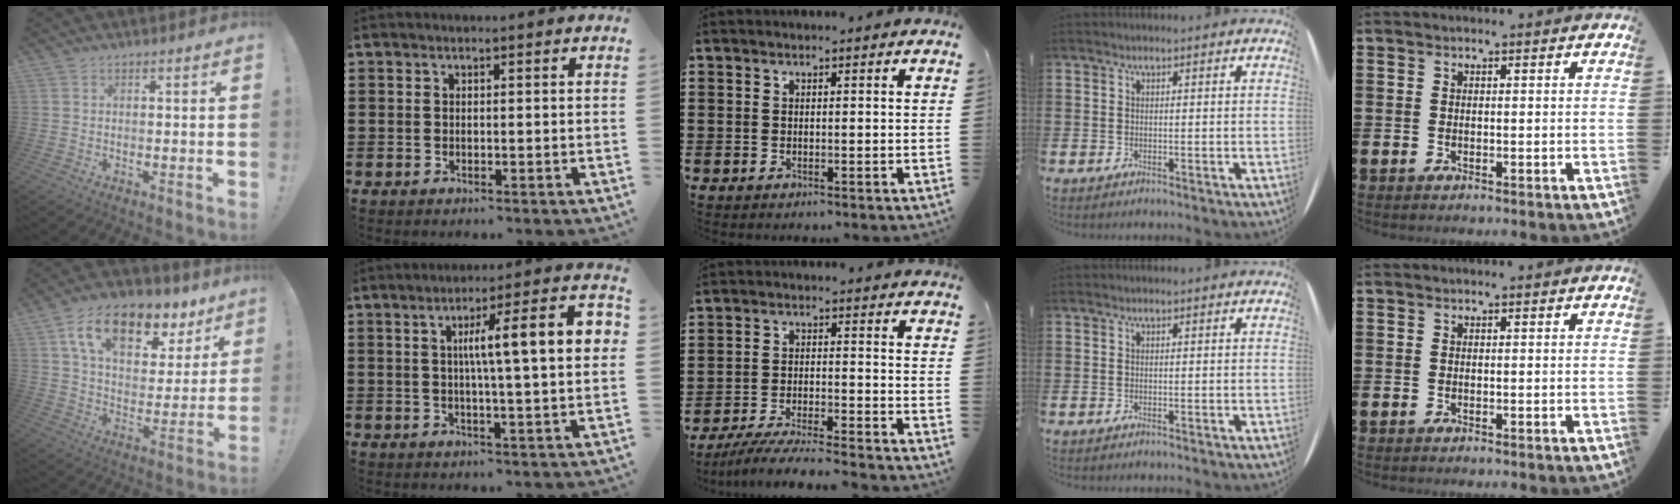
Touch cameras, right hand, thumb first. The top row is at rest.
{"thumb": {"total": 17.8, "force": [10.4, 9.2, 11.1], "torque": [-0.181, -0.048, 0.181]}, "index": {"total": 10.8, "force": [1.8, 1.0, 10.6], "torque": [-0.180, -0.001, 0.020]}, "middle": {"total": 5.9, "force": [-5.6, 0.0, 2.0], "torque": [-0.044, -0.014, -0.109]}}